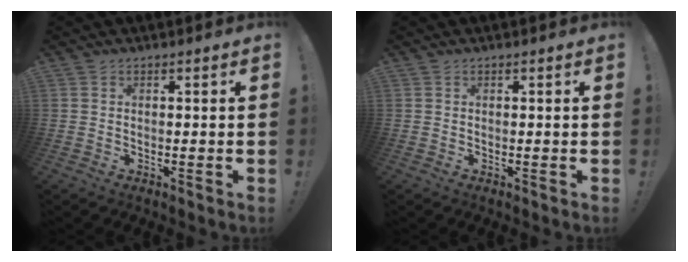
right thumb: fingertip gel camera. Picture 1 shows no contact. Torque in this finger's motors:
{"motor_torque": [-0.09, 0.14, 0.01, -0.16, 0.10]}